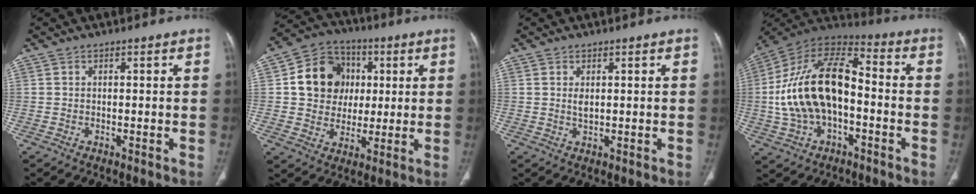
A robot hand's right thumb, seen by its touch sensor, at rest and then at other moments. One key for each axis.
{"total": 13.7, "fx": 2.5, "fy": 12.0, "fz": 6.2, "tx": -0.070, "ty": 0.008, "tz": 0.041}
{"total": 1.5, "fx": 0.4, "fy": 0.7, "fz": 1.2, "tx": -0.023, "ty": -0.003, "tz": 0.013}
{"total": 20.7, "fx": -1.9, "fy": 11.7, "fz": 17.0, "tx": -0.312, "ty": 0.041, "tz": -0.035}